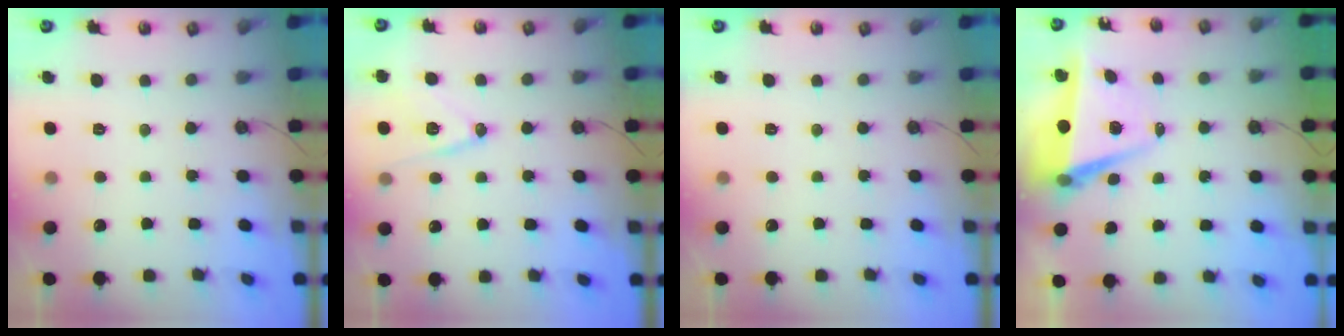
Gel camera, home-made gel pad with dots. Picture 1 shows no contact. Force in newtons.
{"total": 12.5, "press": 12.2, "slide": 2.7}
{"total": 0.0}
{"total": 6.9, "press": 5.5, "slide": 4.1}